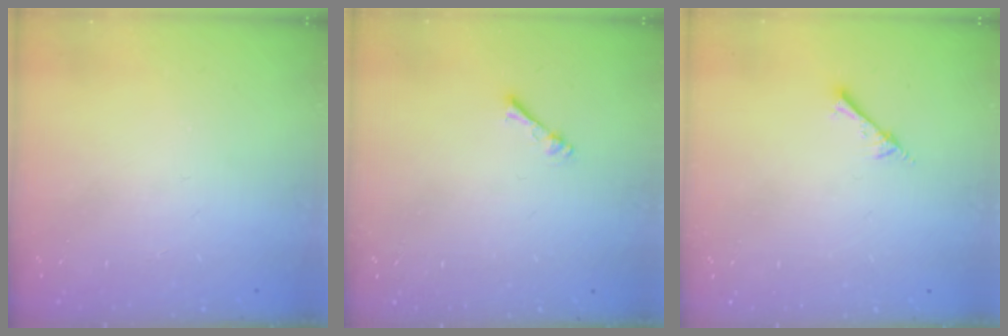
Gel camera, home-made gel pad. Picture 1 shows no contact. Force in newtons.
{"total": 1.1, "press": 1.1, "slide": 0.2}
{"total": 2.6, "press": 2.6, "slide": 0.3}